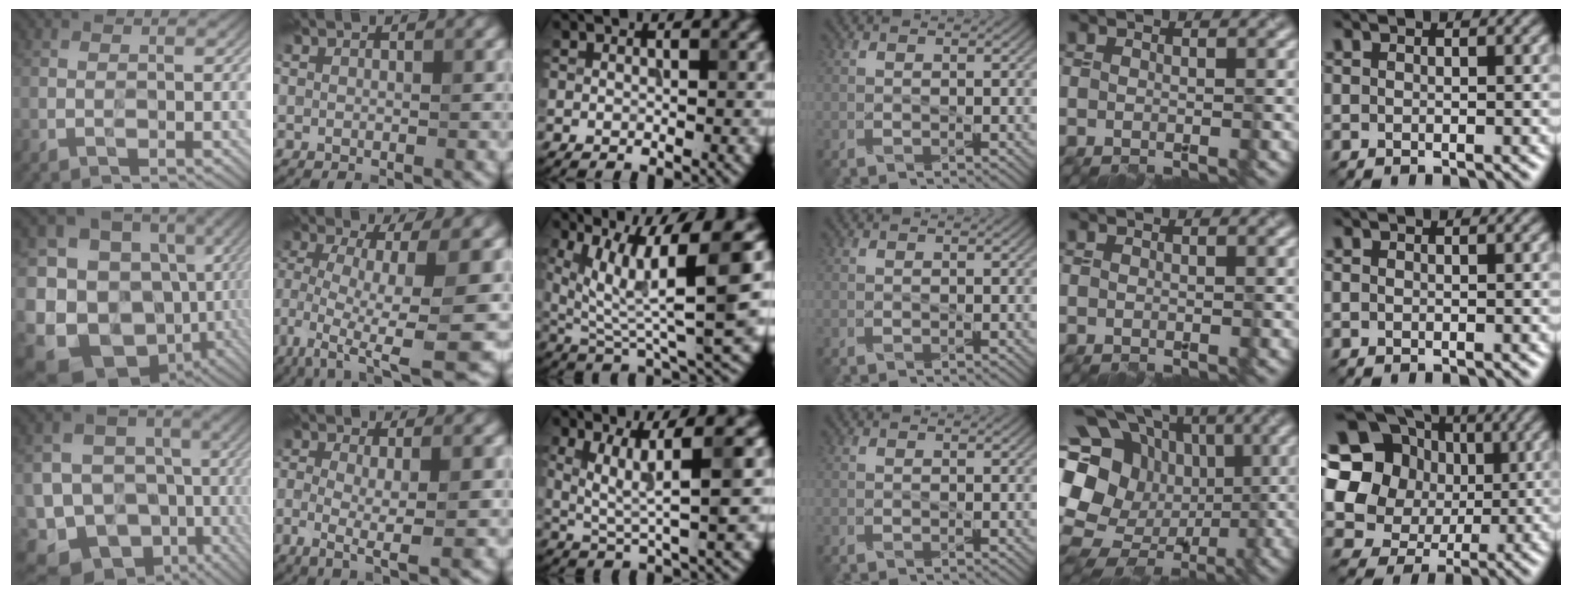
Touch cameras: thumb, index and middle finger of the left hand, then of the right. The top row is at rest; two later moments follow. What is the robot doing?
{"motion": "wipe", "object": "paper plate"}